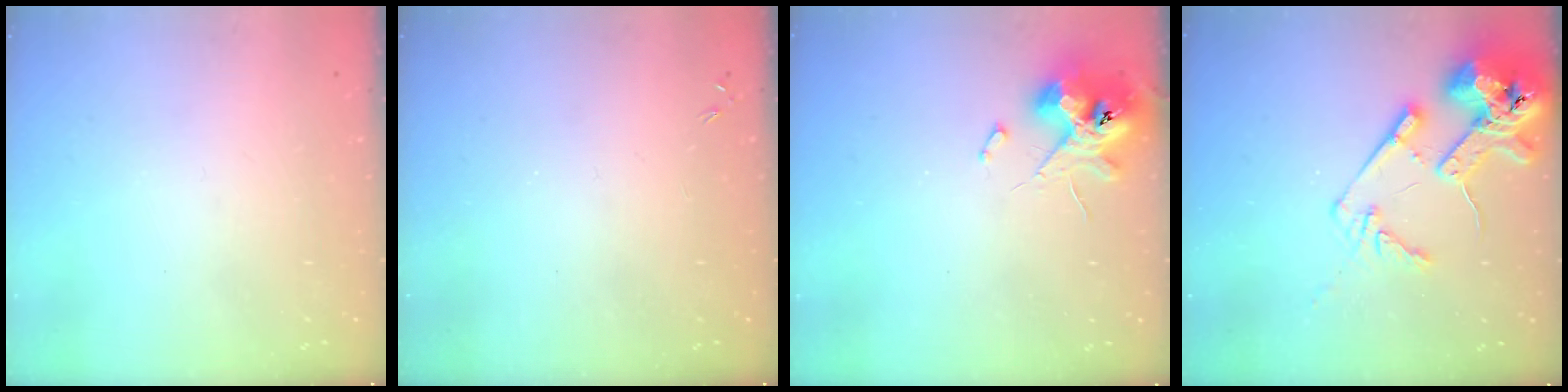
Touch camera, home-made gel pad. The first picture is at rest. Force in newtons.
{"total": 0.0}
{"total": 12.0, "press": 11.8, "slide": 1.6}
{"total": 16.2, "press": 16.1, "slide": 2.1}